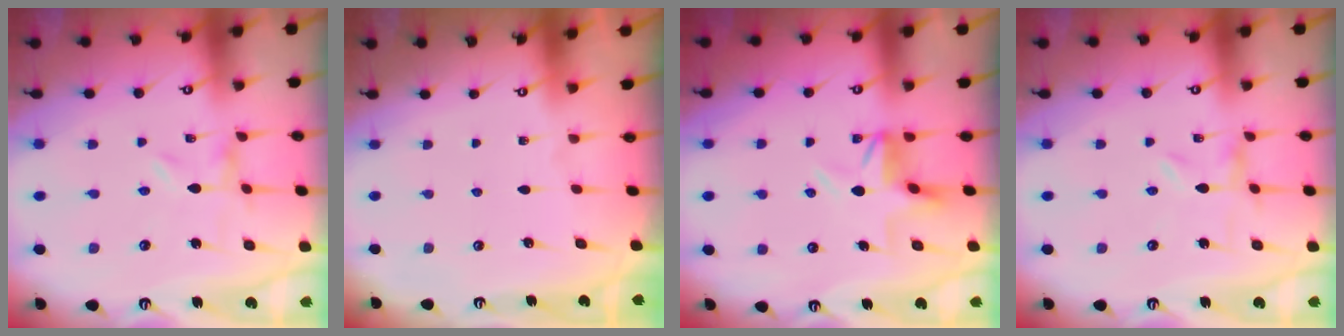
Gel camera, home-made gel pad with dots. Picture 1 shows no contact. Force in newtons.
{"total": 0.0}
{"total": 4.4, "press": 3.8, "slide": 2.2}
{"total": 0.0}